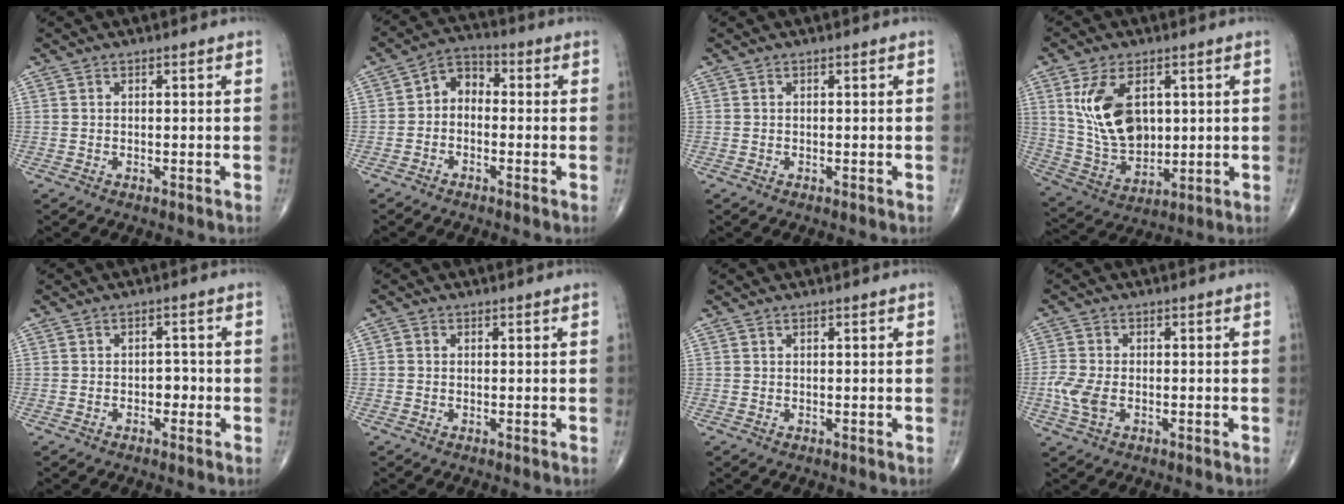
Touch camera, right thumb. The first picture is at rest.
{"total": 5.4, "force": [-0.6, 4.0, 3.6], "torque": [-0.038, 0.025, -0.030]}
{"total": 0.0}
{"total": 14.1, "force": [3.7, 8.6, 10.5], "torque": [-0.182, -0.017, 0.083]}
{"total": 2.2, "force": [-0.7, 1.6, 1.4], "torque": [-0.004, 0.007, -0.016]}
{"total": 0.9, "force": [0.0, 0.9, 0.4], "torque": [-0.003, 0.001, -0.003]}
{"total": 0.0}
{"total": 5.3, "force": [-1.3, 3.2, 4.0], "torque": [-0.102, 0.002, -0.028]}